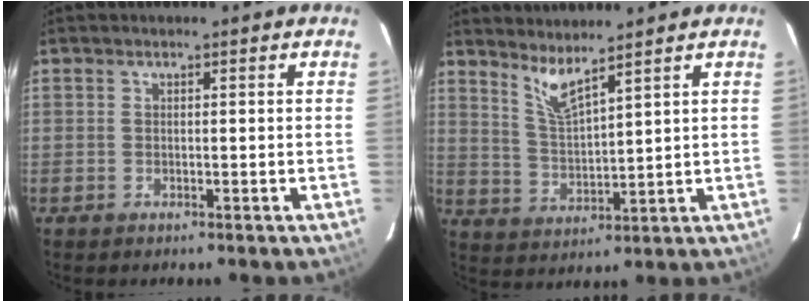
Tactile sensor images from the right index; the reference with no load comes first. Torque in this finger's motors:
{"motor_torque": [-0.18, 0.28, 0.04, 0.03]}